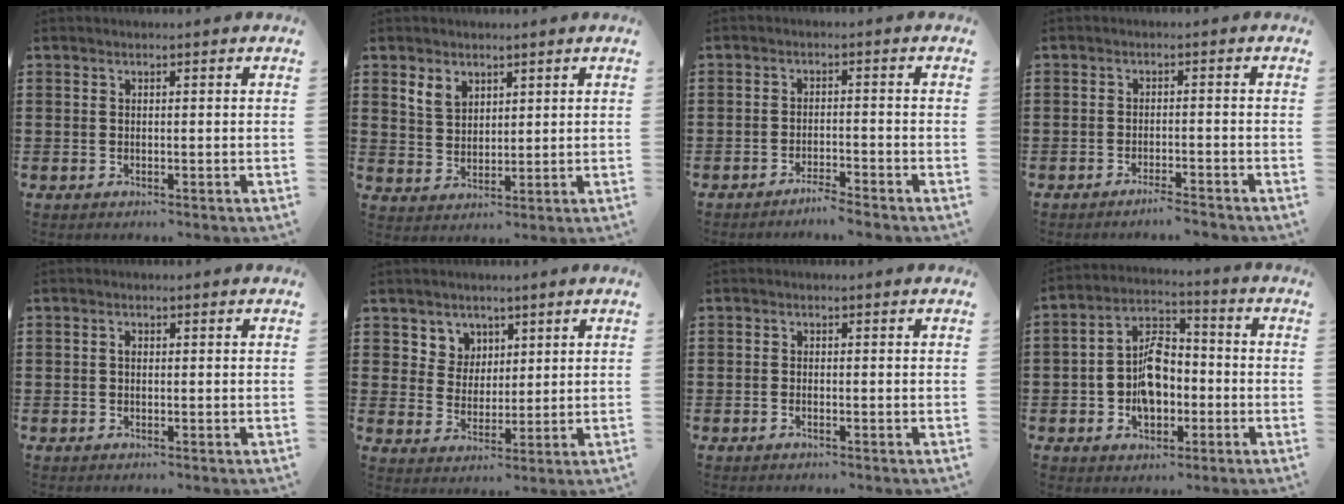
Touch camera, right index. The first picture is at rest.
{"total": 3.9, "force": [2.5, 2.7, 1.4], "torque": [-0.039, 0.012, 0.047]}
{"total": 2.5, "force": [-2.4, -0.1, 0.6], "torque": [-0.013, 0.002, -0.049]}
{"total": 2.3, "force": [-2.1, 0.0, 0.9], "torque": [-0.016, 0.002, -0.041]}
{"total": 0.9, "force": [0.0, 0.5, 0.7], "torque": [-0.014, 0.001, -0.001]}
{"total": 4.5, "force": [2.6, 3.7, 0.0], "torque": [-0.024, 0.010, 0.048]}
{"total": 0.6, "force": [-0.4, 0.1, 0.4], "torque": [-0.009, -0.005, -0.007]}
{"total": 7.9, "force": [-1.6, 5.3, 5.6], "torque": [-0.124, 0.009, -0.031]}